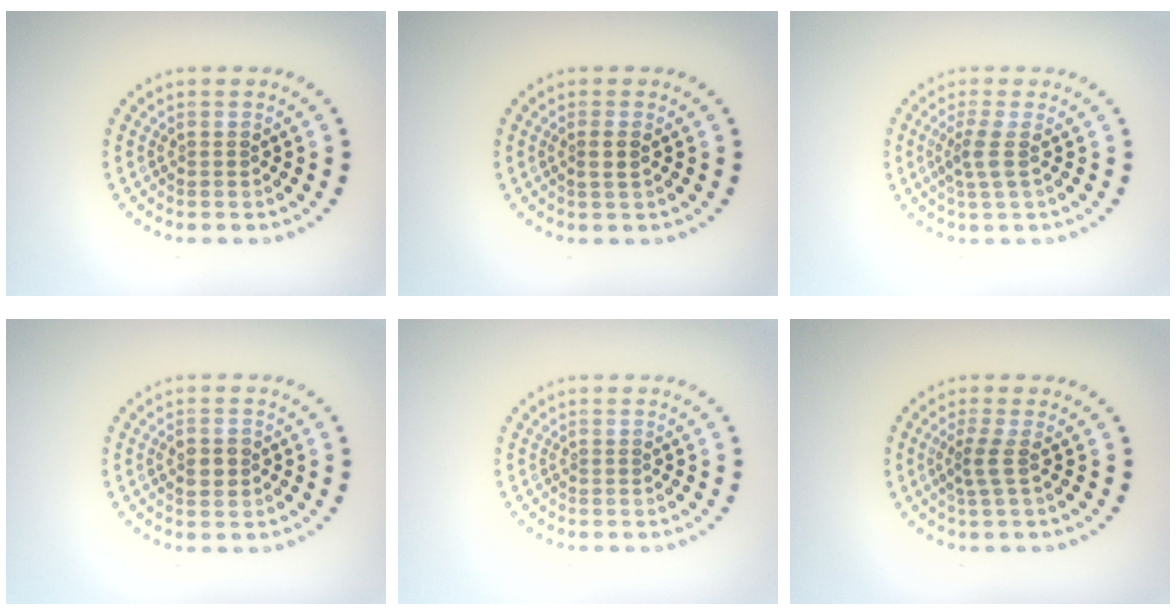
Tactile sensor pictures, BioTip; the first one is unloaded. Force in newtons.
{"total": 1.2, "press": 1.0, "slide": 0.7}
{"total": 2.0, "press": 1.6, "slide": 1.3}
{"total": 2.4, "press": 2.3, "slide": 0.1}
{"total": 0.0}
{"total": 1.9, "press": 1.2, "slide": 1.4}